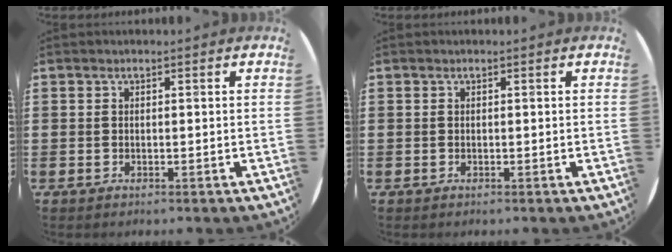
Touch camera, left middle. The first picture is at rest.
{"total": 0.0}